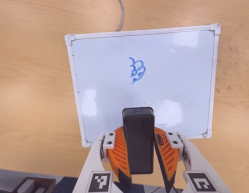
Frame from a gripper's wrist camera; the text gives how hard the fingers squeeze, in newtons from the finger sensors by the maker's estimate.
{"total": 11.3, "left": 9.9, "right": 12.7}